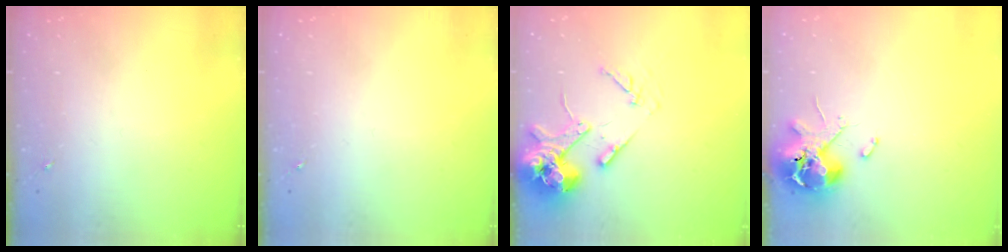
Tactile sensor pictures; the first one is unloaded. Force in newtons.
{"total": 0.0}
{"total": 14.9, "press": 14.7, "slide": 2.3}
{"total": 10.7, "press": 10.6, "slide": 1.4}